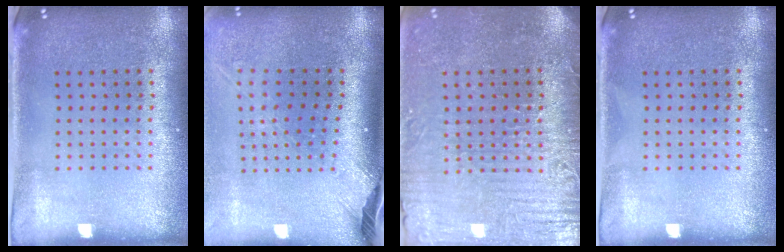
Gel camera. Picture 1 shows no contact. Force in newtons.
{"total": 2.6, "press": 1.8, "slide": 1.8}
{"total": 4.1, "press": 3.8, "slide": 1.6}
{"total": 0.0}